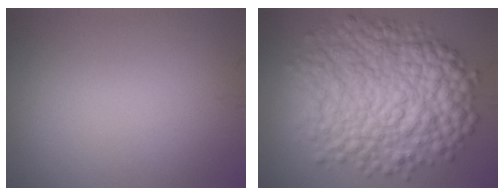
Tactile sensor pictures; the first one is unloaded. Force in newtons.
{"total": 11.6, "press": 11.6, "slide": 0.0}